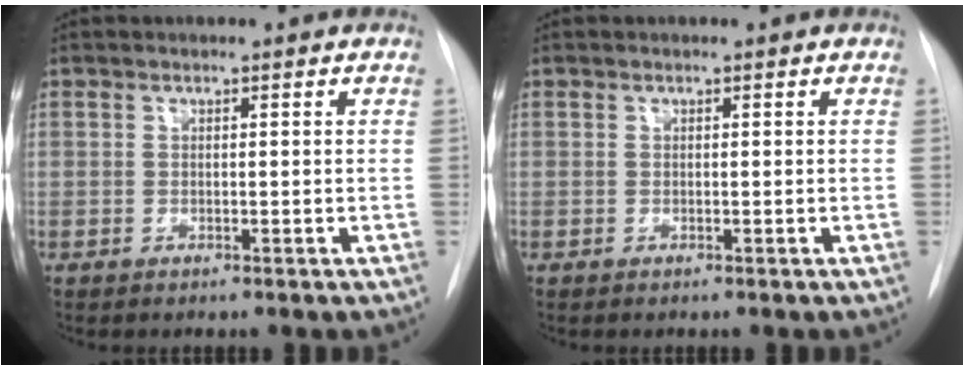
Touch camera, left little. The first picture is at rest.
{"total": 0.0}